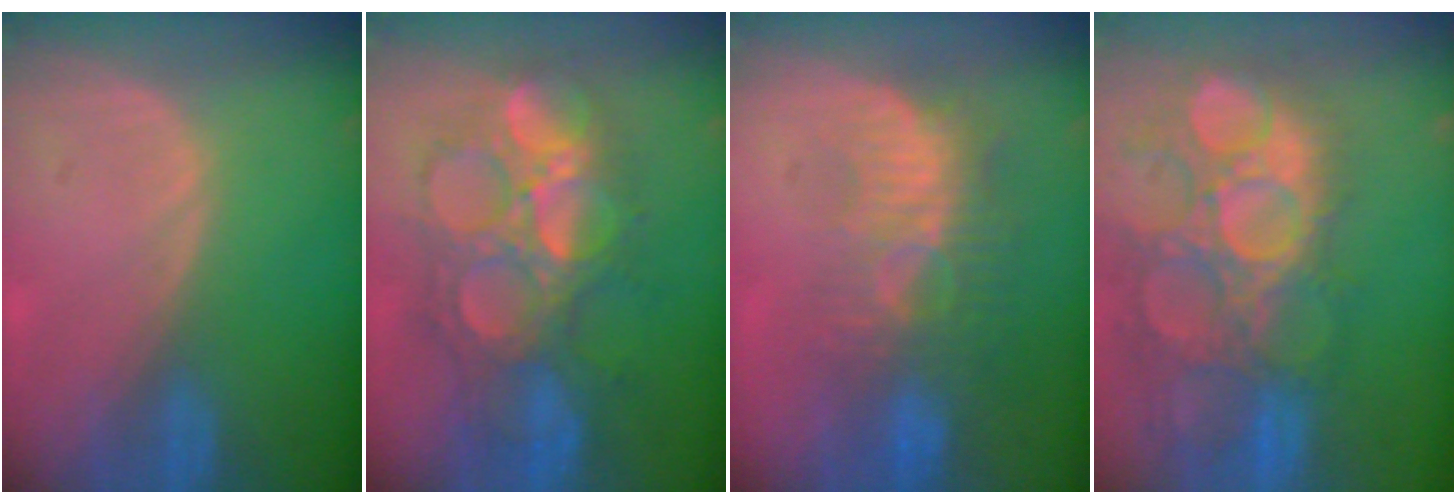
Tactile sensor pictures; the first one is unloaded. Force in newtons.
{"total": 10.8, "press": 10.8, "slide": 0.9}
{"total": 9.1, "press": 8.4, "slide": 3.6}
{"total": 14.8, "press": 12.7, "slide": 7.6}